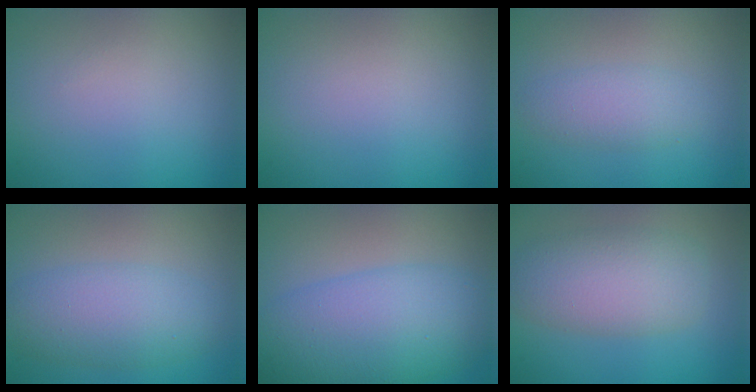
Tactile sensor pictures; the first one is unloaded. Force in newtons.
{"total": 0.0}
{"total": 2.3, "press": 2.3, "slide": 0.1}
{"total": 4.9, "press": 4.9, "slide": 0.2}
{"total": 8.9, "press": 8.9, "slide": 0.0}
{"total": 5.4, "press": 5.4, "slide": 0.2}